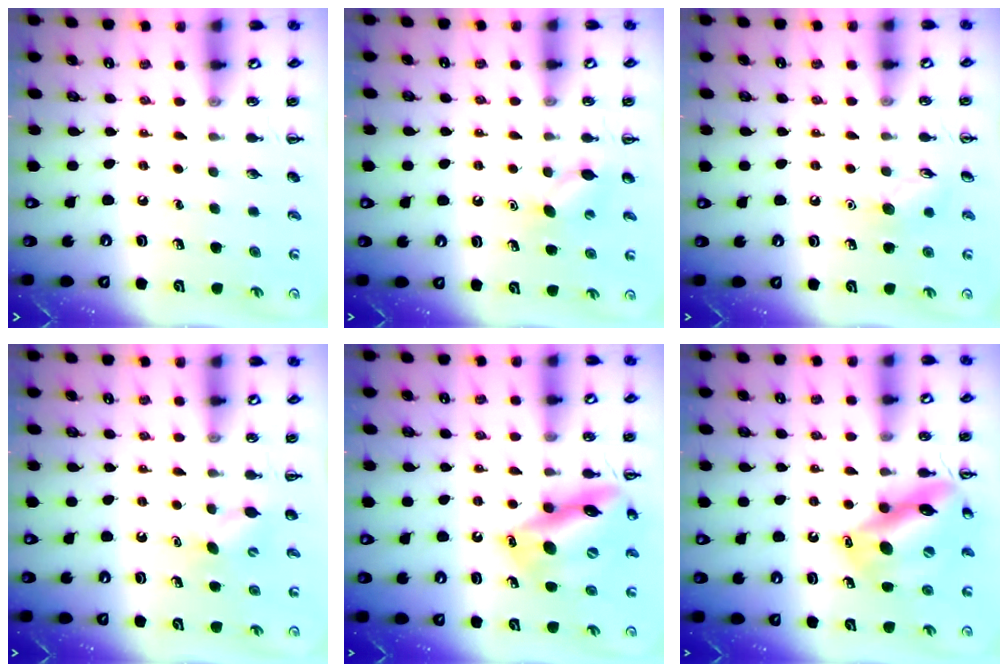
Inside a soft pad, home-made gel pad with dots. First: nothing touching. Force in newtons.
{"total": 6.3, "press": 6.1, "slide": 1.8}
{"total": 7.0, "press": 6.8, "slide": 1.4}
{"total": 3.9, "press": 3.7, "slide": 1.0}
{"total": 15.9, "press": 15.5, "slide": 3.1}
{"total": 15.2, "press": 14.9, "slide": 2.7}